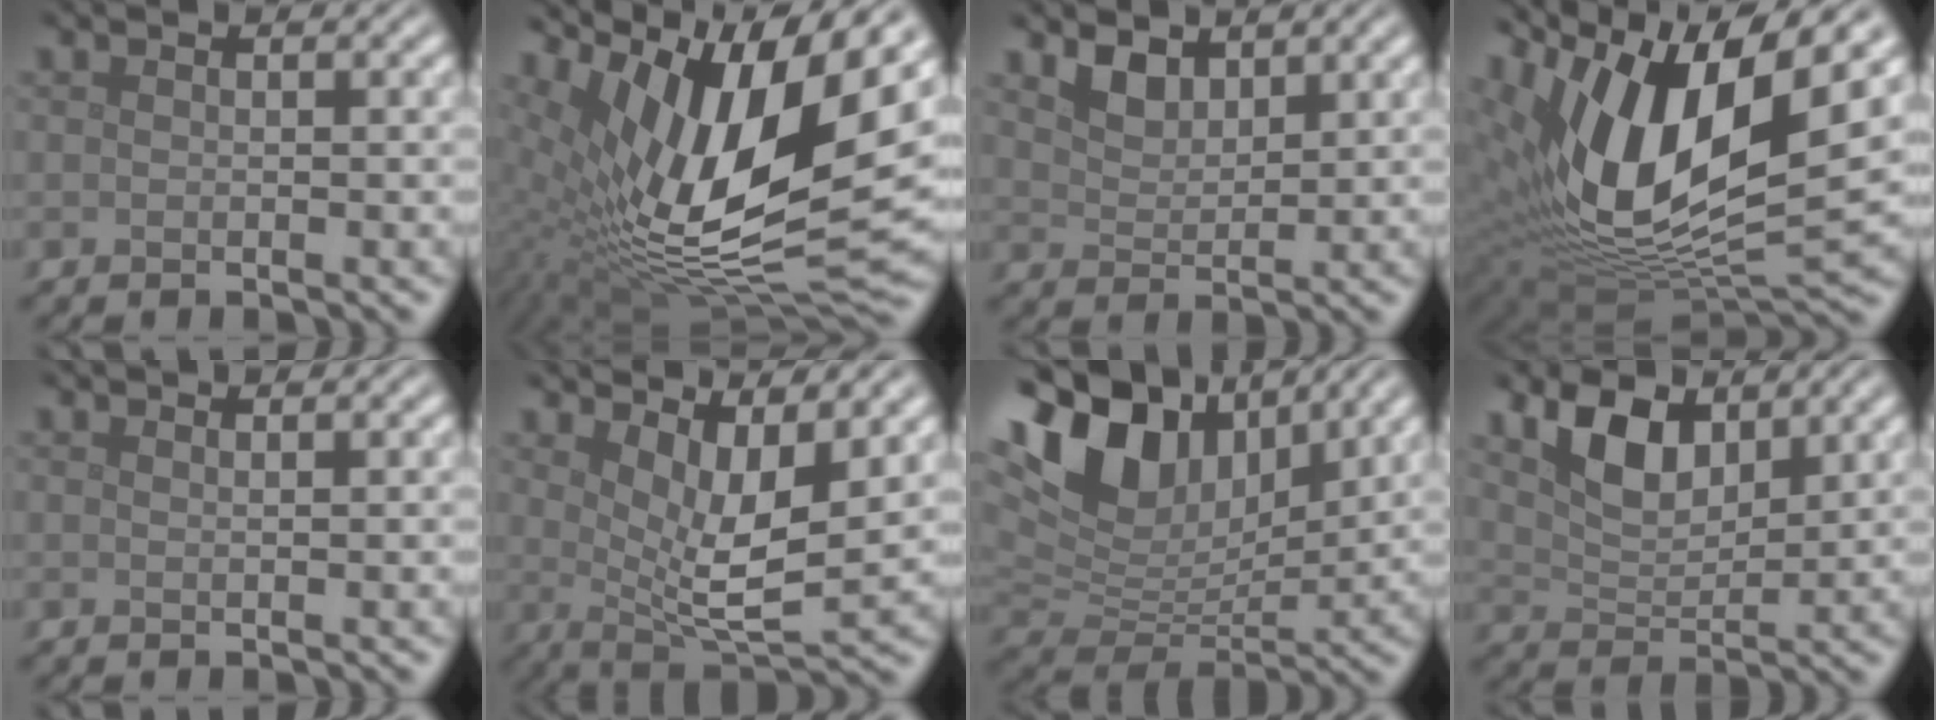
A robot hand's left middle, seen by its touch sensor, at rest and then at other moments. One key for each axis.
{"total": 15.9, "fx": 5.0, "fy": 6.5, "fz": 13.6, "tx": -0.264, "ty": -0.004, "tz": 0.089}
{"total": 2.5, "fx": 2.0, "fy": 1.0, "fz": 1.0, "tx": -0.027, "ty": -0.002, "tz": 0.039}
{"total": 13.8, "fx": 4.8, "fy": 6.0, "fz": 11.5, "tx": -0.221, "ty": 0.001, "tz": 0.088}
{"total": 0.6, "fx": 0.4, "fy": 0.2, "fz": 0.4, "tx": 0.002, "ty": -0.001, "tz": 0.004}
{"total": 5.8, "fx": 2.3, "fy": 1.8, "fz": 4.9, "tx": -0.088, "ty": -0.018, "tz": 0.044}
{"total": 11.1, "fx": 5.6, "fy": 6.4, "fz": 7.2, "tx": -0.142, "ty": 0.014, "tz": 0.097}
{"total": 4.7, "fx": 3.0, "fy": 2.3, "fz": 2.8, "tx": -0.063, "ty": -0.002, "tz": 0.054}